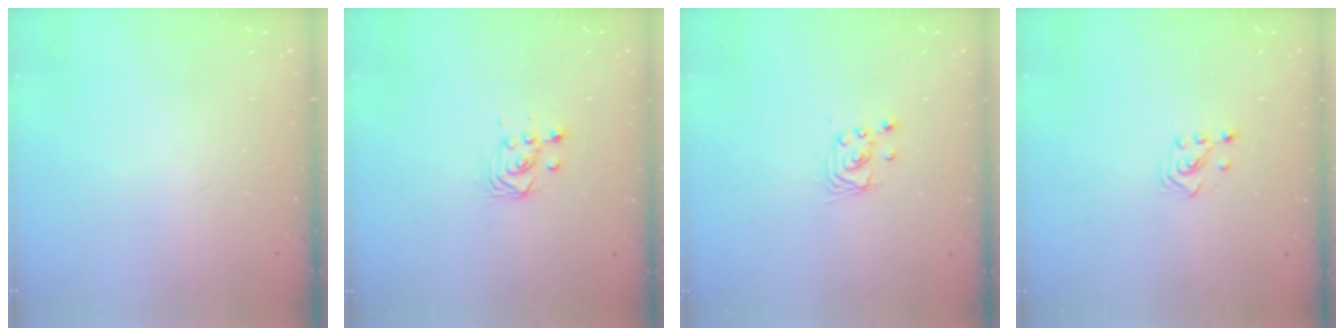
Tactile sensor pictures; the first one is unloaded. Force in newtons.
{"total": 3.3, "press": 3.1, "slide": 1.1}
{"total": 2.9, "press": 2.9, "slide": 0.2}
{"total": 2.5, "press": 2.4, "slide": 0.8}